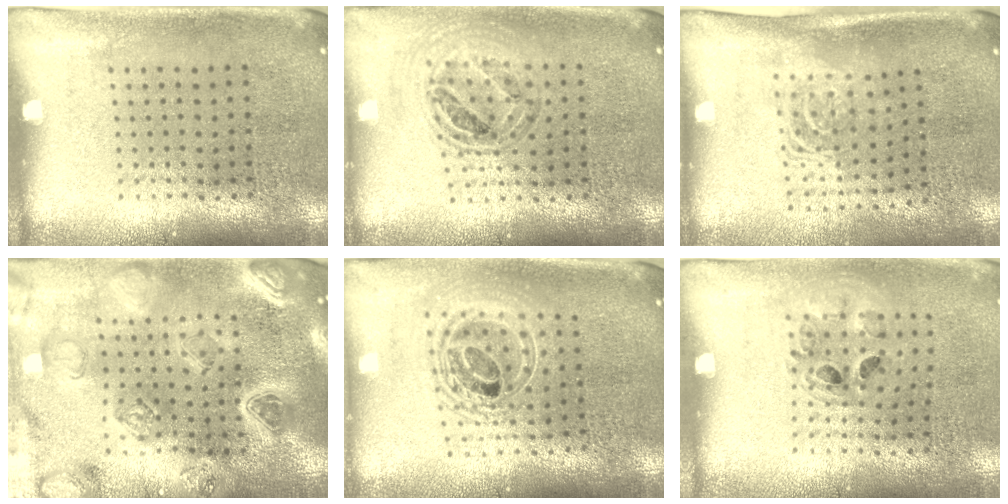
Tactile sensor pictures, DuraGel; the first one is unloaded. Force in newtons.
{"total": 0.7, "press": 0.7, "slide": 0.0}
{"total": 1.6, "press": 1.2, "slide": 1.0}
{"total": 3.1, "press": 3.0, "slide": 0.9}
{"total": 2.0, "press": 1.6, "slide": 1.2}
{"total": 0.9, "press": 0.9, "slide": 0.1}